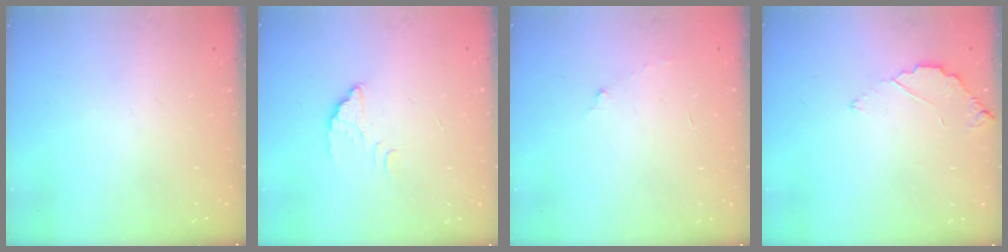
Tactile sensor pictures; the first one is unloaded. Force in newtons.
{"total": 3.1, "press": 3.1, "slide": 0.2}
{"total": 4.1, "press": 4.1, "slide": 0.2}
{"total": 3.3, "press": 3.3, "slide": 0.3}